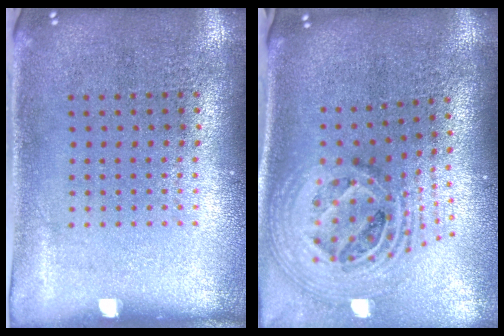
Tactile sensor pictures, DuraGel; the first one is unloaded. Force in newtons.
{"total": 2.6, "press": 1.8, "slide": 1.9}